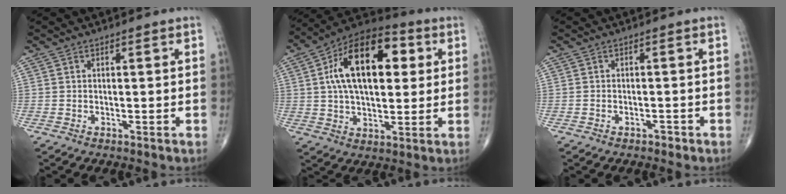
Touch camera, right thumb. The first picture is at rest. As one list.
[{"total": 20.1, "force": [4.5, 10.9, 16.2], "torque": [-0.239, 0.016, 0.065]}, {"total": 1.1, "force": [-0.8, 0.7, 0.4], "torque": [-0.009, 0.007, -0.013]}]